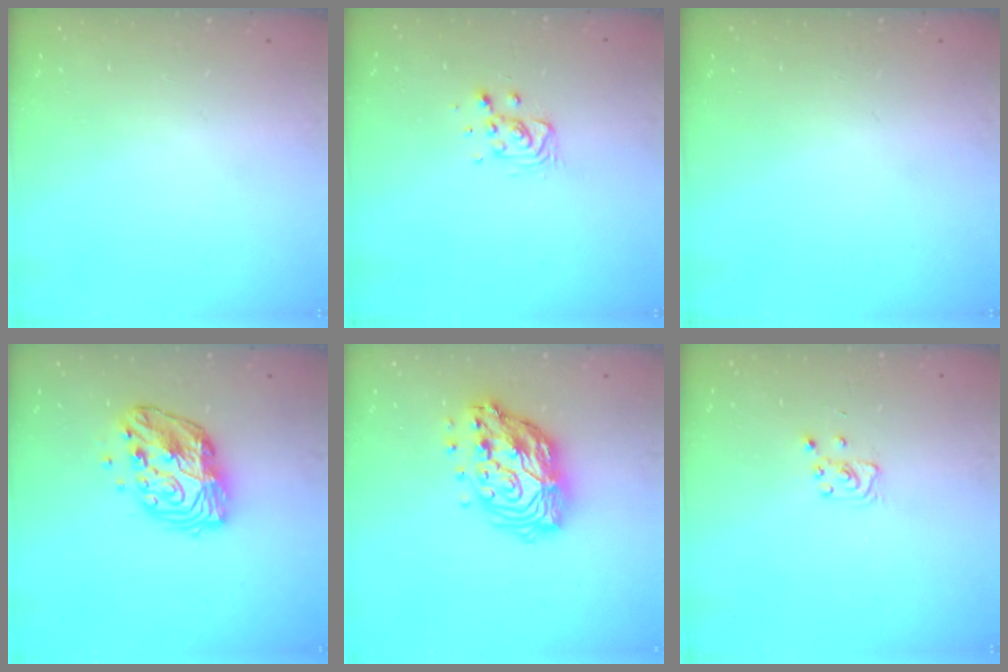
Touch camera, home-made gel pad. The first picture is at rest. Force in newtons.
{"total": 9.3, "press": 9.0, "slide": 2.3}
{"total": 0.0}
{"total": 12.3, "press": 12.3, "slide": 1.0}
{"total": 17.1, "press": 17.0, "slide": 1.6}
{"total": 4.1, "press": 4.1, "slide": 0.4}